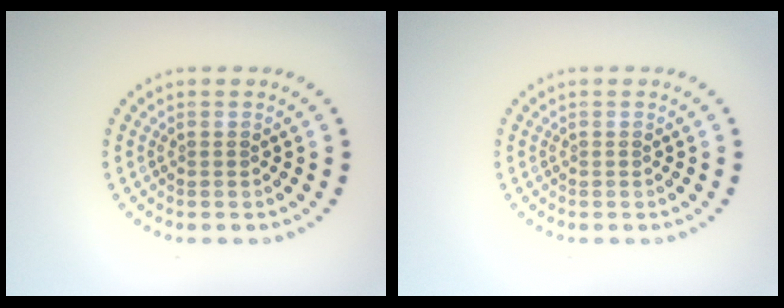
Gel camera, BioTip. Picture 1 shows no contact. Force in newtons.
{"total": 0.0}